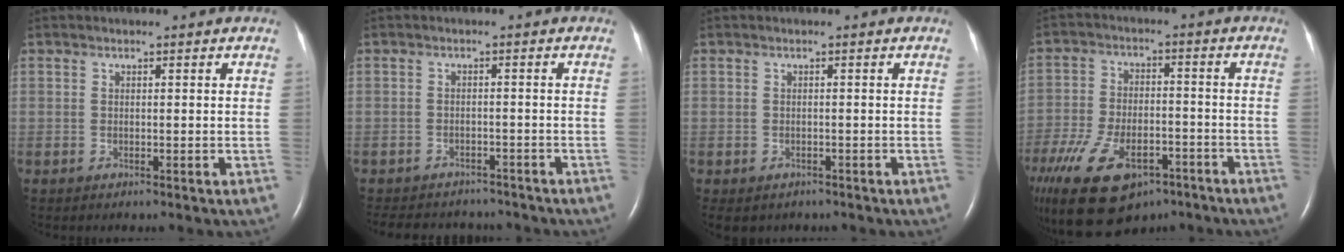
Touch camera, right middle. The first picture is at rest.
{"total": 10.1, "force": [-9.2, 3.4, 2.3], "torque": [-0.045, 0.008, -0.112]}
{"total": 2.9, "force": [-2.1, 1.8, 0.7], "torque": [-0.006, 0.000, -0.026]}
{"total": 19.8, "force": [-12.7, 10.2, 11.3], "torque": [-0.281, -0.020, -0.211]}